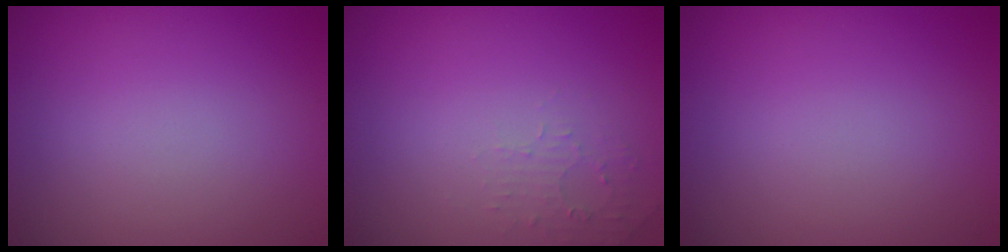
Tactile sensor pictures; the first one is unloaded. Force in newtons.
{"total": 1.3, "press": 1.2, "slide": 0.3}
{"total": 0.0}